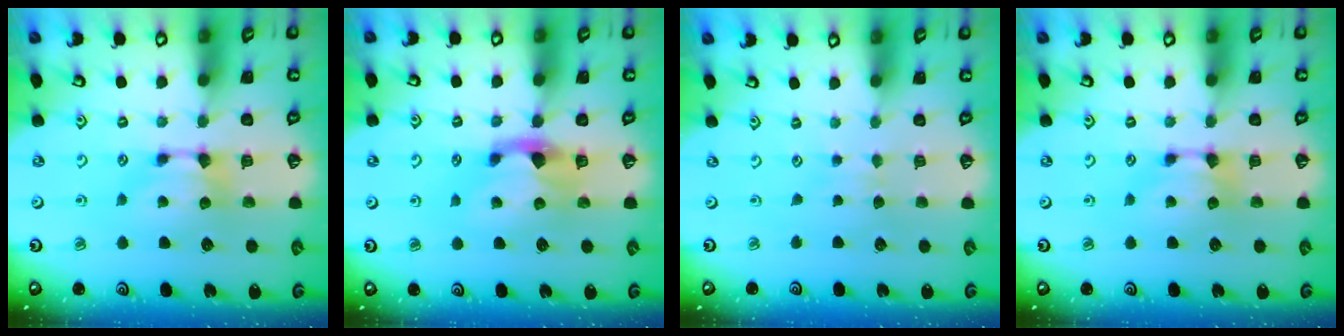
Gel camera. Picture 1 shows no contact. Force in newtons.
{"total": 2.3, "press": 1.9, "slide": 1.2}
{"total": 3.8, "press": 3.8, "slide": 0.3}
{"total": 0.0}